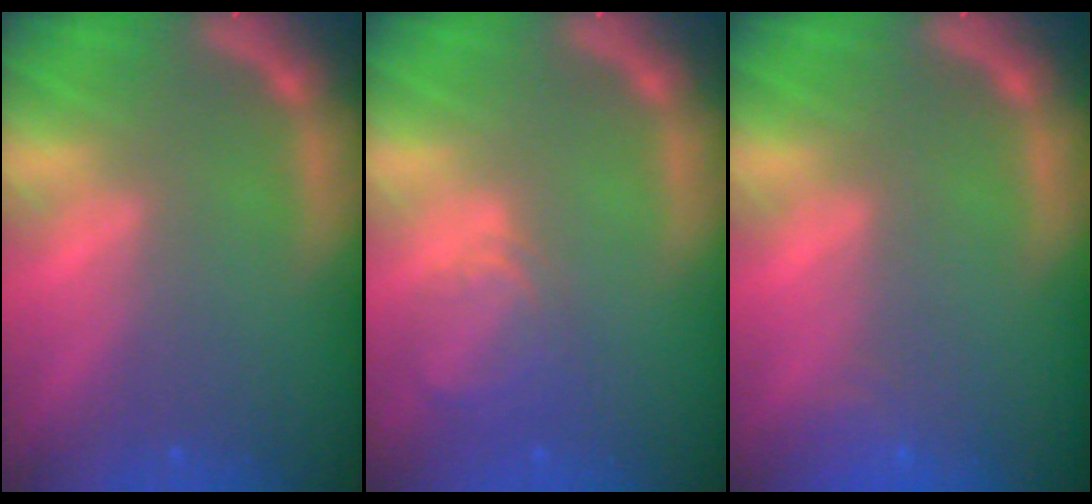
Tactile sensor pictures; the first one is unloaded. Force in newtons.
{"total": 3.4}
{"total": 1.9}